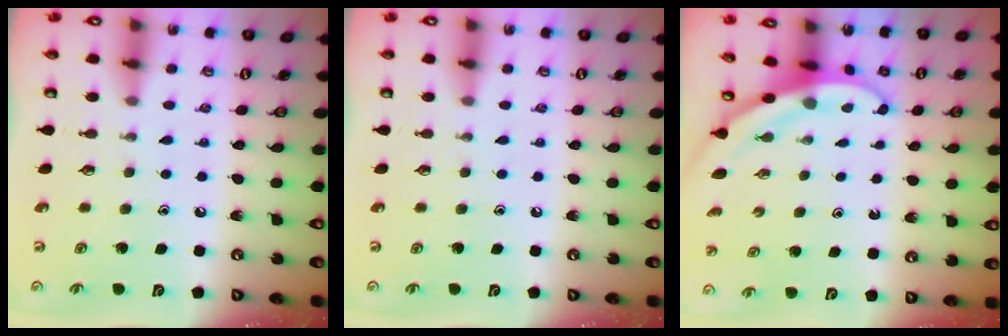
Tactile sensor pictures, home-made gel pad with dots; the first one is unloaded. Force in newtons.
{"total": 0.0}
{"total": 2.9, "press": 2.9, "slide": 0.1}